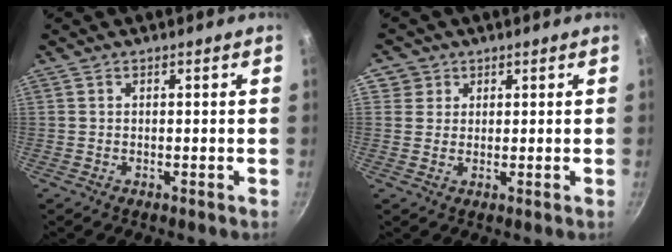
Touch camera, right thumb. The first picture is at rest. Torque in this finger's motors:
{"motor_torque": [-0.50, 0.20, -0.54, -0.32, -0.05]}